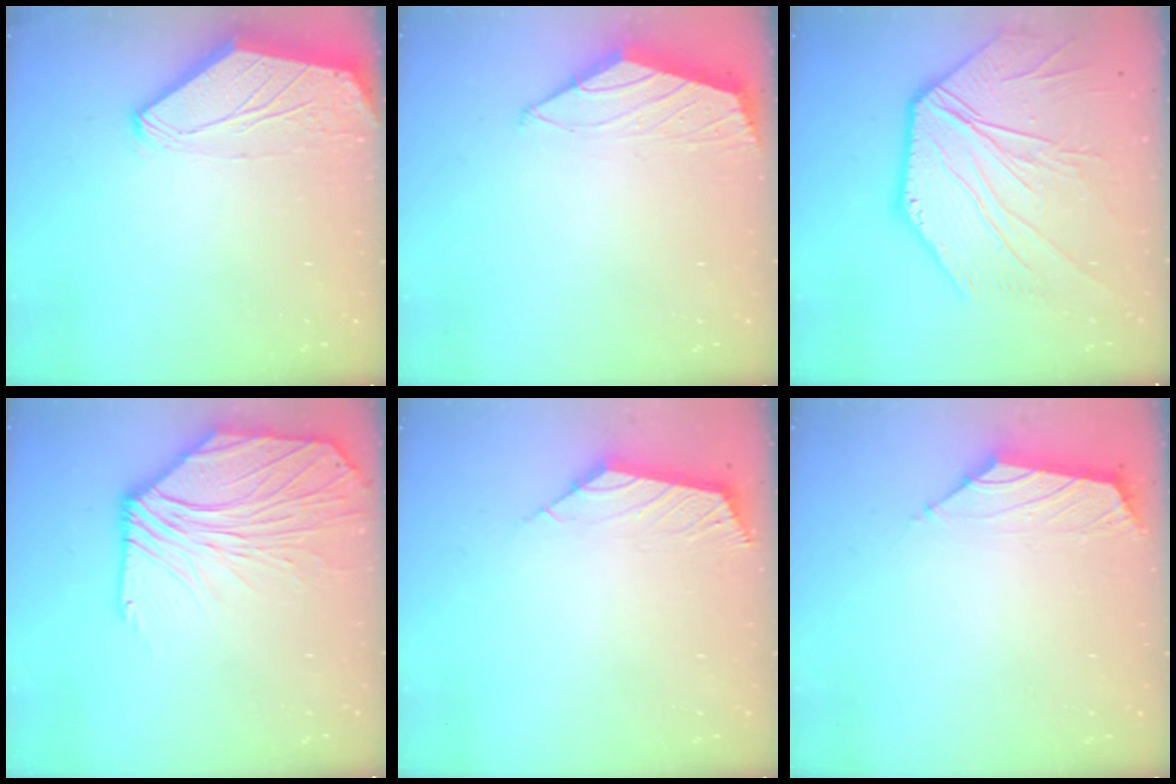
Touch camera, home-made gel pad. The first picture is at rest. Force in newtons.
{"total": 1.5, "press": 1.5, "slide": 0.4}
{"total": 12.4, "press": 12.4, "slide": 1.4}
{"total": 9.3, "press": 9.2, "slide": 1.7}
{"total": 3.0, "press": 2.9, "slide": 0.6}
{"total": 1.5, "press": 1.4, "slide": 0.5}